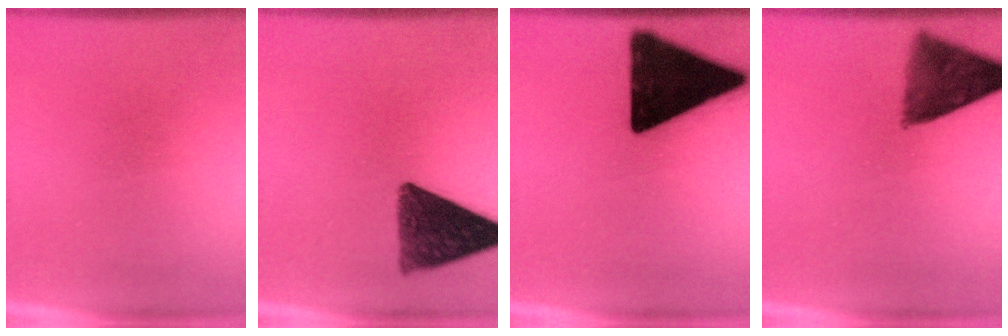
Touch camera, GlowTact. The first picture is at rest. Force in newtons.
{"total": 11.2}
{"total": 19.6}
{"total": 9.0}